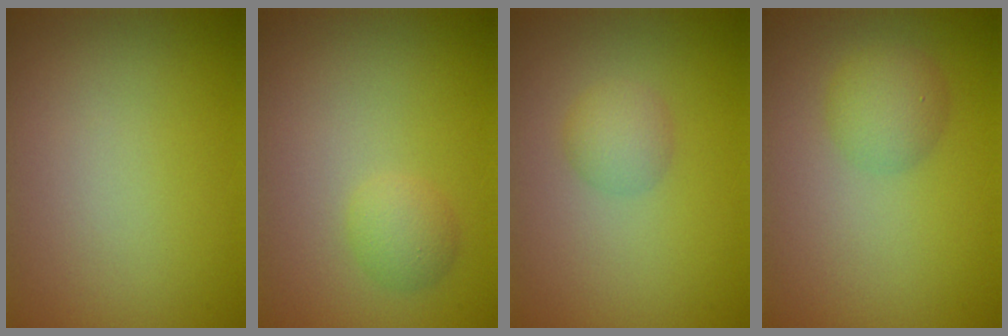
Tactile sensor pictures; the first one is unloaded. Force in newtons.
{"total": 1.7, "press": 1.7, "slide": 0.2}
{"total": 1.9, "press": 1.9, "slide": 0.0}
{"total": 2.5, "press": 2.5, "slide": 0.1}